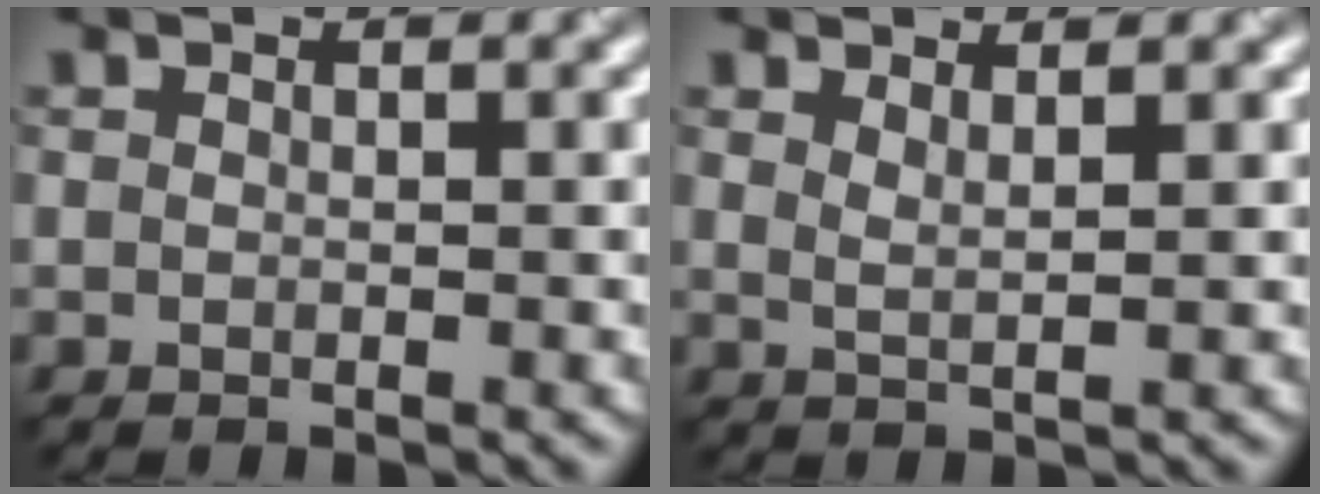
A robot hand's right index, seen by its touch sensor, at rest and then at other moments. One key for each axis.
{"total": 1.1, "fx": 0.9, "fy": 0.2, "fz": 0.6, "tx": -0.004, "ty": 0.002, "tz": 0.018}